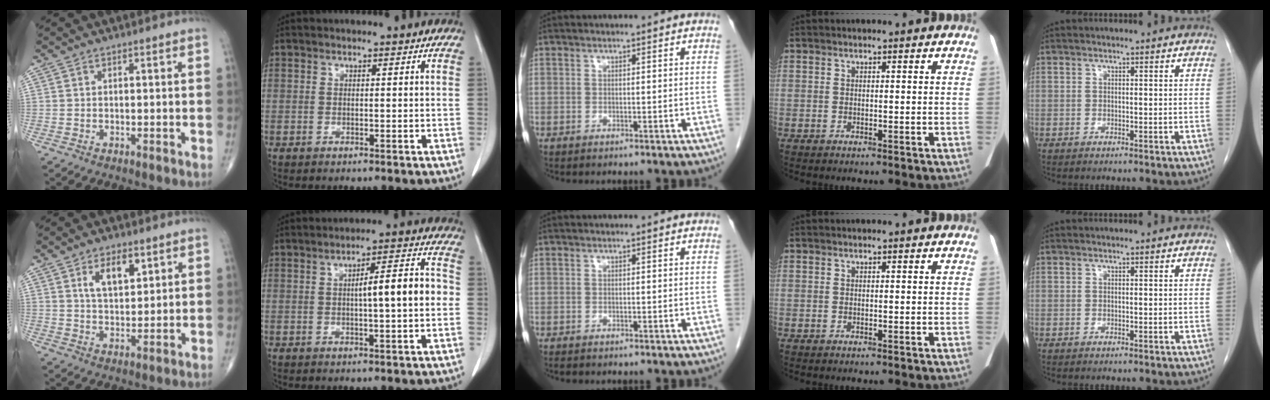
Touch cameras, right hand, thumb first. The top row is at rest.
{"thumb": {"total": 7.4, "force": [3.5, 3.7, 5.3], "torque": [-0.075, -0.021, 0.063]}, "index": {"total": 8.3, "force": [-0.2, 1.0, 8.2], "torque": [-0.119, 0.024, -0.003]}, "middle": {"total": 0.5, "force": [-0.4, 0.2, 0.2], "torque": [-0.006, 0.000, -0.008]}}